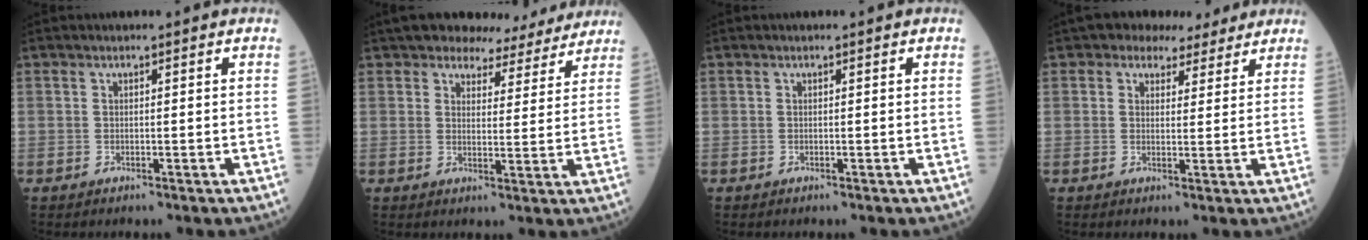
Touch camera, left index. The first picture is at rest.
{"total": 10.6, "force": [9.7, 3.5, 2.5], "torque": [-0.015, 0.007, 0.111]}
{"total": 0.0}
{"total": 5.6, "force": [4.4, 3.2, 1.2], "torque": [-0.012, 0.013, 0.053]}